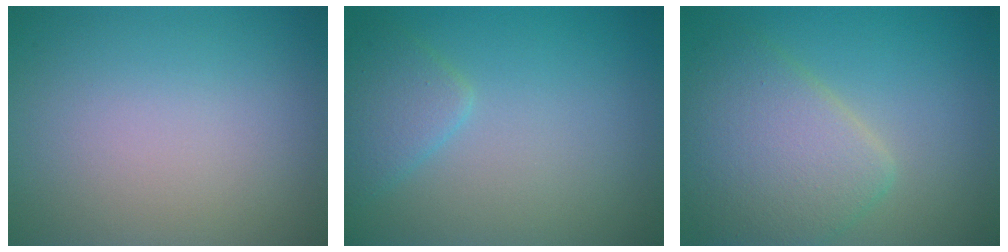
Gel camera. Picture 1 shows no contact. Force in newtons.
{"total": 2.4, "press": 2.4, "slide": 0.1}
{"total": 6.0, "press": 5.9, "slide": 0.4}